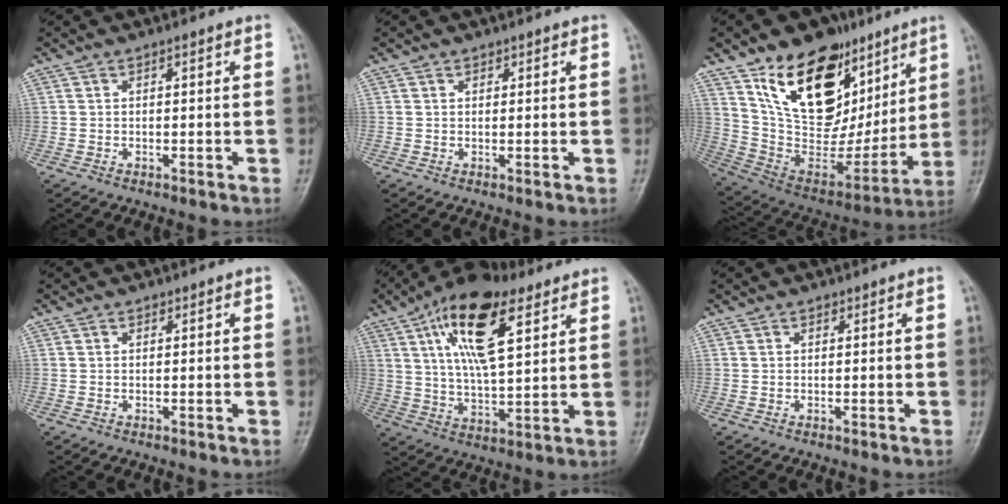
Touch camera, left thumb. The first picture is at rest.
{"total": 0.8, "force": [0.5, 0.6, 0.1], "torque": [0.007, -0.003, 0.005]}
{"total": 26.1, "force": [13.4, 16.1, 15.6], "torque": [-0.200, -0.031, 0.247]}
{"total": 0.0}
{"total": 17.2, "force": [7.8, 7.0, 13.5], "torque": [-0.217, -0.016, 0.135]}
{"total": 0.0}